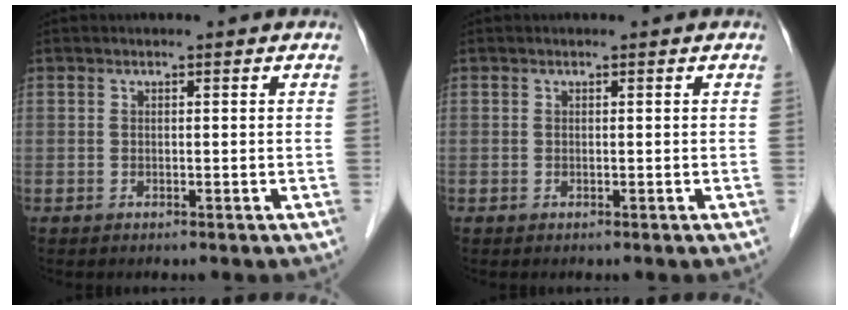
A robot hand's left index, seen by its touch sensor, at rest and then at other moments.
{"total": 0.0}